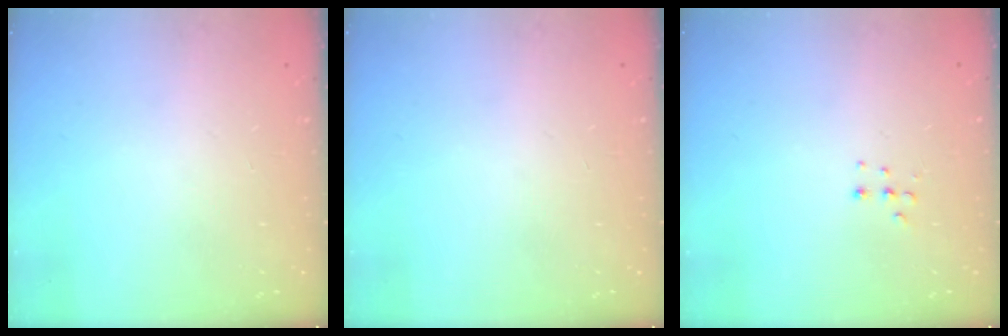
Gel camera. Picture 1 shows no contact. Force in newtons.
{"total": 0.0}
{"total": 3.4, "press": 3.3, "slide": 0.8}